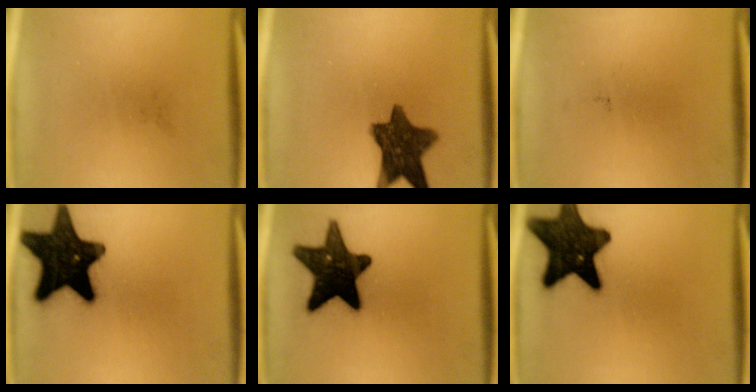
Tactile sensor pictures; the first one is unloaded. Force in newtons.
{"total": 11.3}
{"total": 0.0}
{"total": 19.5}
{"total": 17.0}
{"total": 15.8}